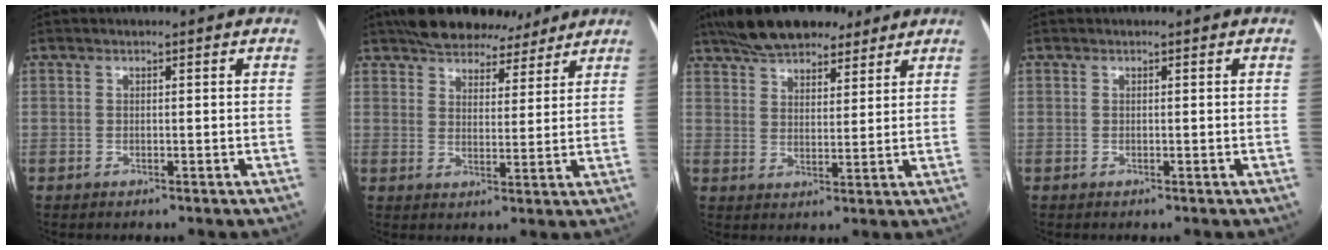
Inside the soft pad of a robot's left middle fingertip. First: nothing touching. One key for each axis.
{"total": 13.5, "fx": 11.2, "fy": 5.5, "fz": 5.1, "tx": -0.079, "ty": 0.028, "tz": 0.164}
{"total": 14.9, "fx": 11.6, "fy": 5.9, "fz": 7.1, "tx": -0.133, "ty": 0.040, "tz": 0.190}
{"total": 0.0}